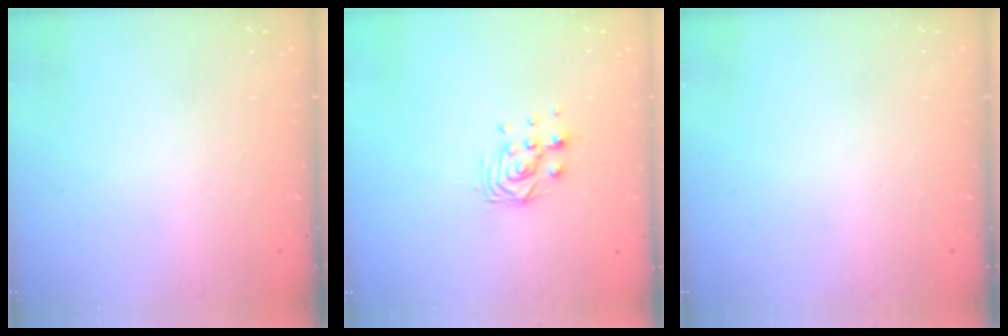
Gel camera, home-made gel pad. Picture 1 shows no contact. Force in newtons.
{"total": 7.3, "press": 7.2, "slide": 0.6}
{"total": 0.0}